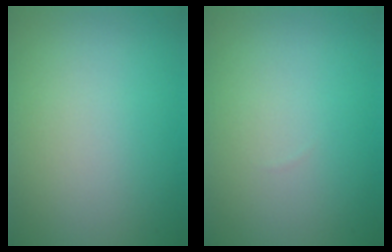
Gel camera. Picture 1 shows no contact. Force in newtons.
{"total": 0.0}